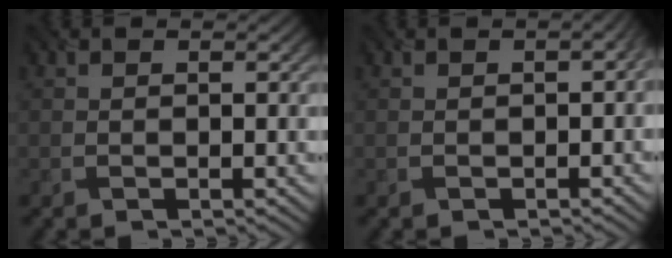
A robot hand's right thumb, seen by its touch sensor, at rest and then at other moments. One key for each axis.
{"total": 1.9, "fx": -0.5, "fy": 1.1, "fz": 1.4, "tx": -0.023, "ty": -0.008, "tz": 0.001}